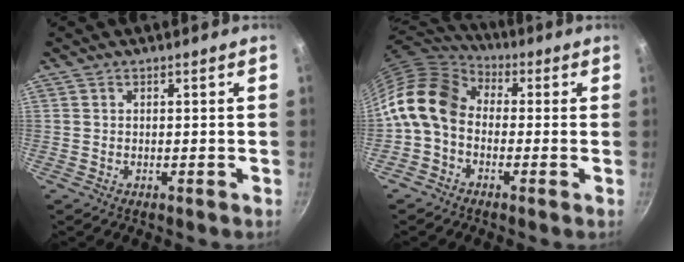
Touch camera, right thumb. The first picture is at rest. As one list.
[{"total": 13.3, "force": [-0.9, 9.9, 8.8], "torque": [-0.154, 0.039, -0.041]}]